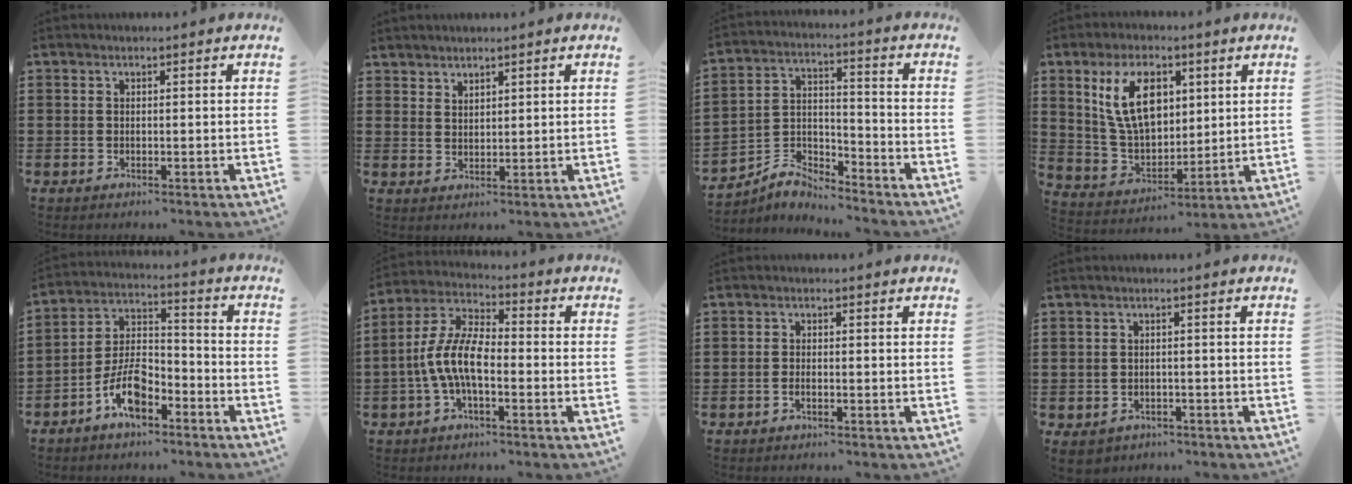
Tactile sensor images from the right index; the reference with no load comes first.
{"total": 2.3, "force": [2.2, 0.6, -0.2], "torque": [-0.002, 0.002, 0.044]}
{"total": 6.0, "force": [-5.5, 1.9, 1.3], "torque": [-0.035, 0.012, -0.114]}
{"total": 11.3, "force": [4.2, 6.6, 8.2], "torque": [-0.184, 0.013, 0.074]}
{"total": 8.5, "force": [-5.3, 3.9, 5.4], "torque": [-0.121, 0.011, -0.100]}
{"total": 8.8, "force": [-2.4, 3.6, 7.7], "torque": [-0.187, -0.010, -0.052]}
{"total": 1.0, "force": [-0.6, 0.3, 0.8], "torque": [-0.016, -0.004, -0.010]}
{"total": 1.8, "force": [-1.6, 0.9, 0.2], "torque": [-0.017, 0.001, -0.037]}